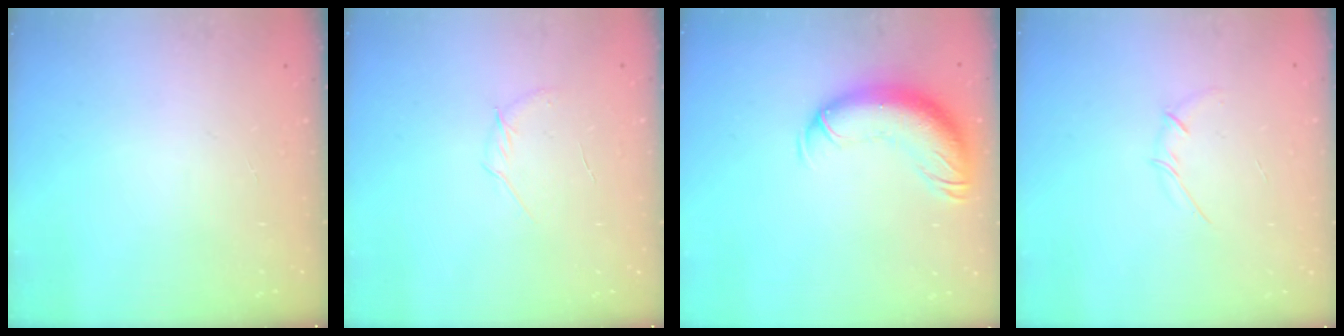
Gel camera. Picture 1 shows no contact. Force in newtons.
{"total": 5.8, "press": 5.6, "slide": 1.6}
{"total": 14.3, "press": 13.9, "slide": 3.2}
{"total": 2.7, "press": 2.6, "slide": 0.6}